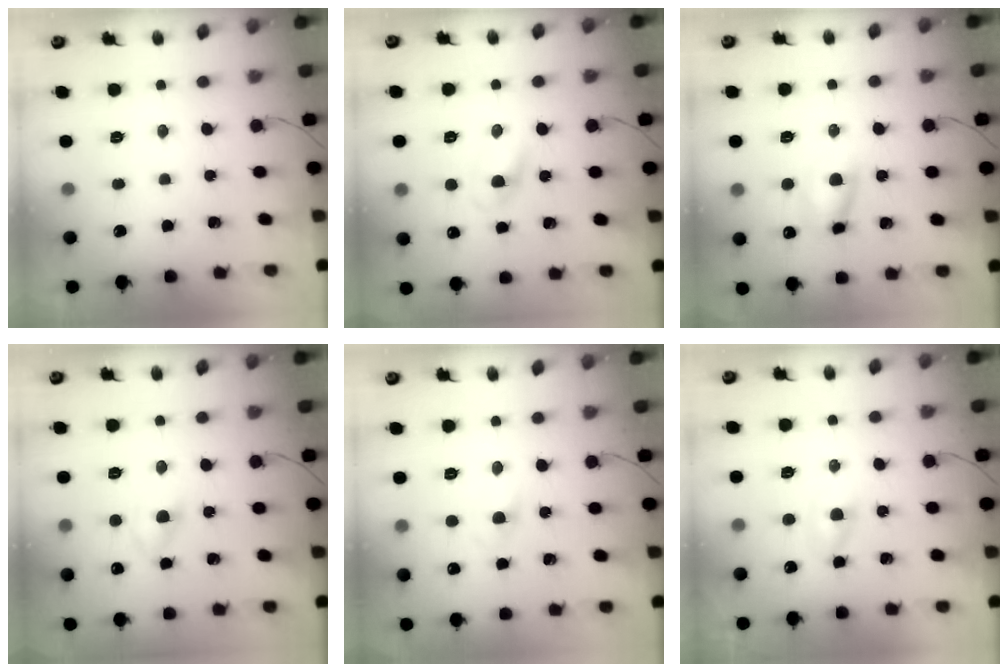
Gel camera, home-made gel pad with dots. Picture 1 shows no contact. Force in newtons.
{"total": 2.9, "press": 2.6, "slide": 1.3}
{"total": 7.0, "press": 6.9, "slide": 1.2}
{"total": 2.9, "press": 2.7, "slide": 1.2}
{"total": 3.0, "press": 2.8, "slide": 1.1}
{"total": 2.3, "press": 2.1, "slide": 0.9}